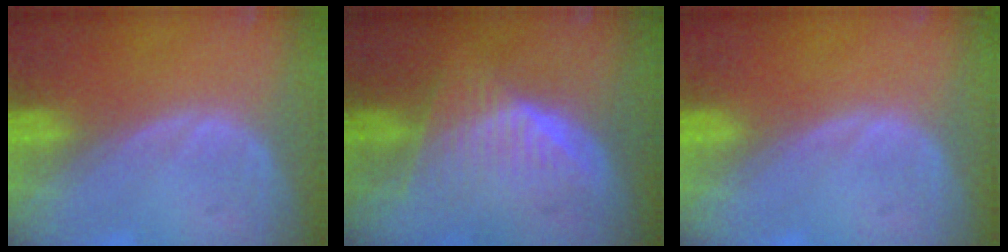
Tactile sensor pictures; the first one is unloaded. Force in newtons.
{"total": 6.5, "press": 6.2, "slide": 1.8}
{"total": 0.0}